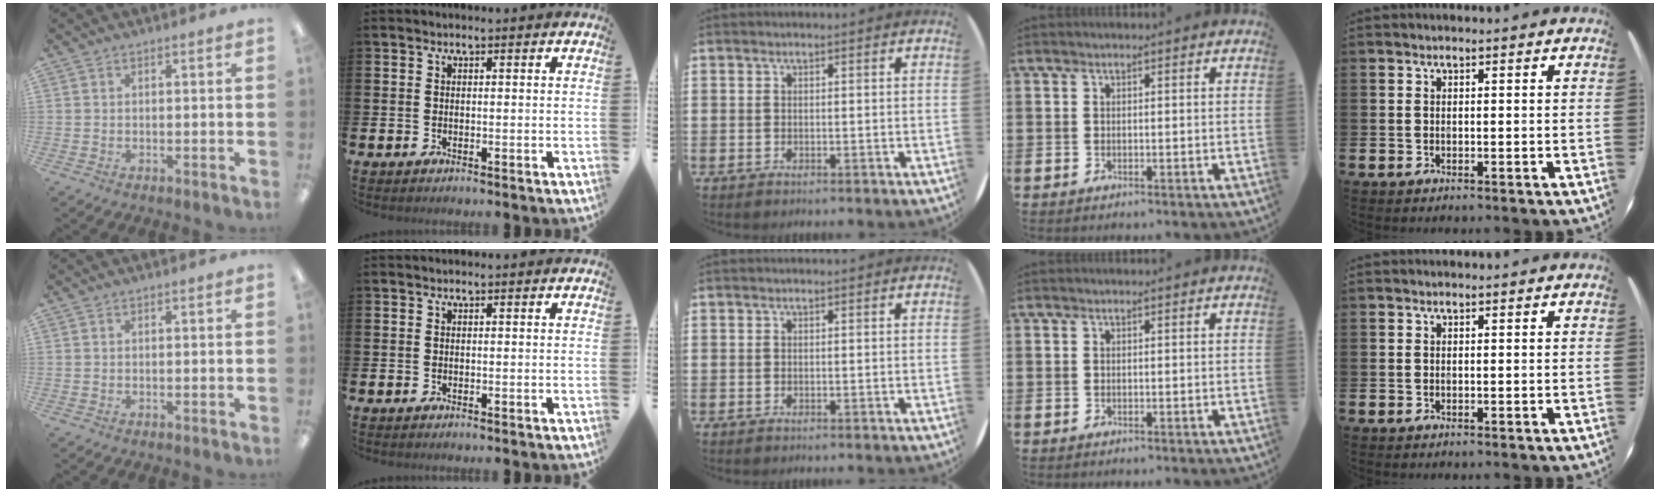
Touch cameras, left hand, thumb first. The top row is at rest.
{}